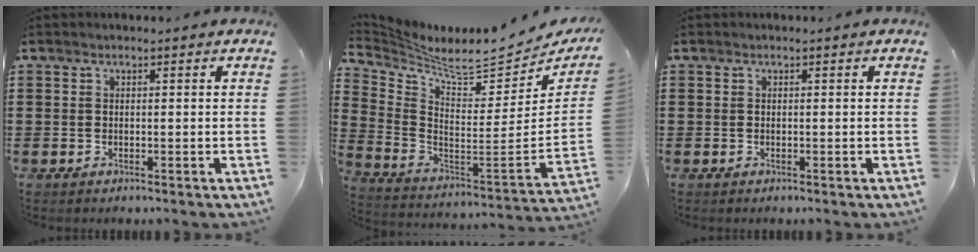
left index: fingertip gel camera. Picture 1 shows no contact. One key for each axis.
{"total": 6.8, "fx": 6.4, "fy": 0.2, "fz": 2.3, "tx": -0.068, "ty": -0.074, "tz": 0.101}
{"total": 0.0}